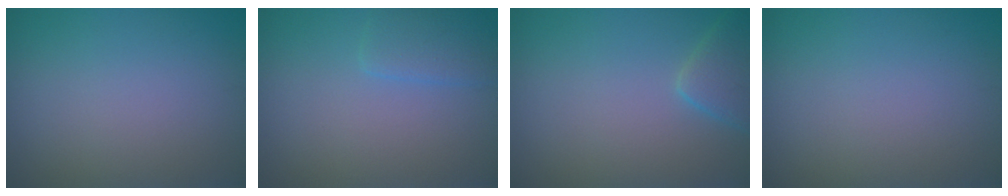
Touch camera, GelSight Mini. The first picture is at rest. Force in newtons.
{"total": 2.4, "press": 2.3, "slide": 0.2}
{"total": 3.2, "press": 3.2, "slide": 0.2}
{"total": 0.0}